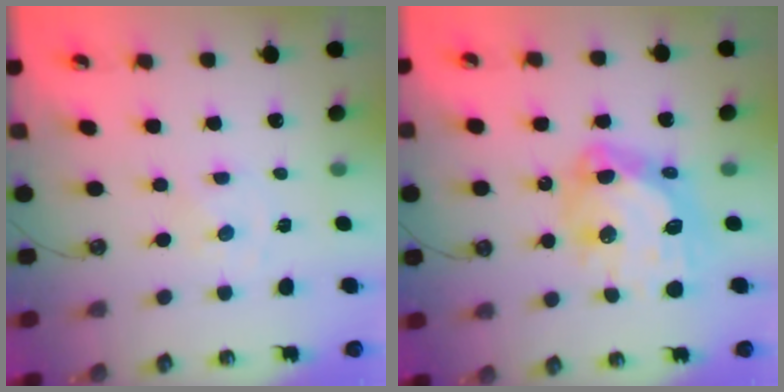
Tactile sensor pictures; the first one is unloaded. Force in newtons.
{"total": 17.4, "press": 17.3, "slide": 2.2}